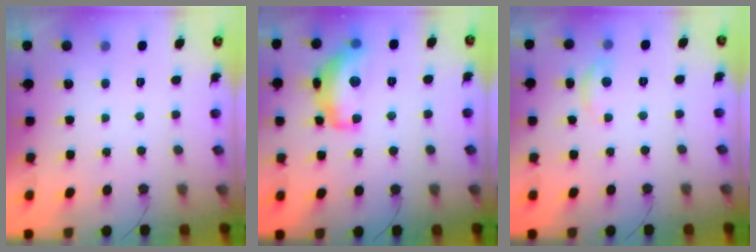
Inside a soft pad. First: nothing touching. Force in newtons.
{"total": 14.0, "press": 13.9, "slide": 1.2}
{"total": 4.1, "press": 4.1, "slide": 0.2}